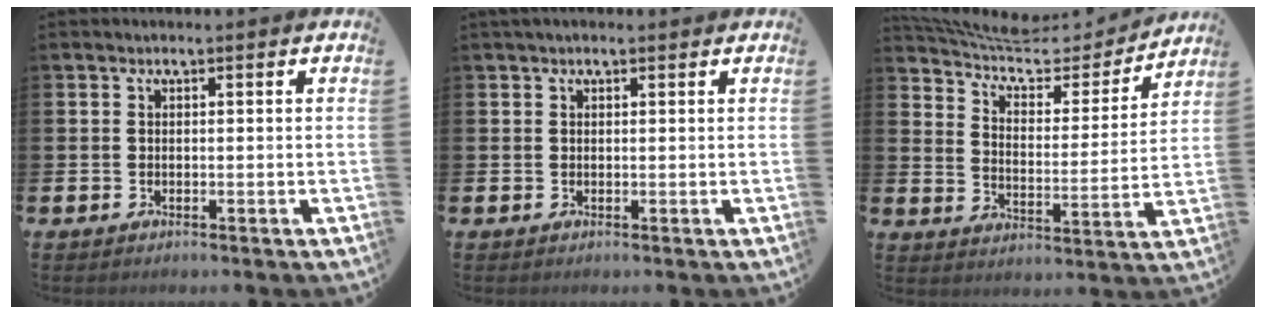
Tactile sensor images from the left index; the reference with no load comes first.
{"total": 0.9, "force": [0.7, 0.3, 0.4], "torque": [0.004, 0.000, 0.008]}
{"total": 7.1, "force": [6.4, 2.3, 2.1], "torque": [-0.068, -0.053, 0.107]}